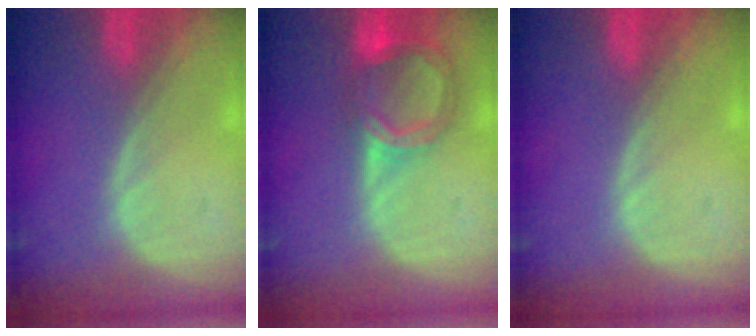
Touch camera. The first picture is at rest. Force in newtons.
{"total": 6.3, "press": 5.8, "slide": 2.4}
{"total": 0.0}